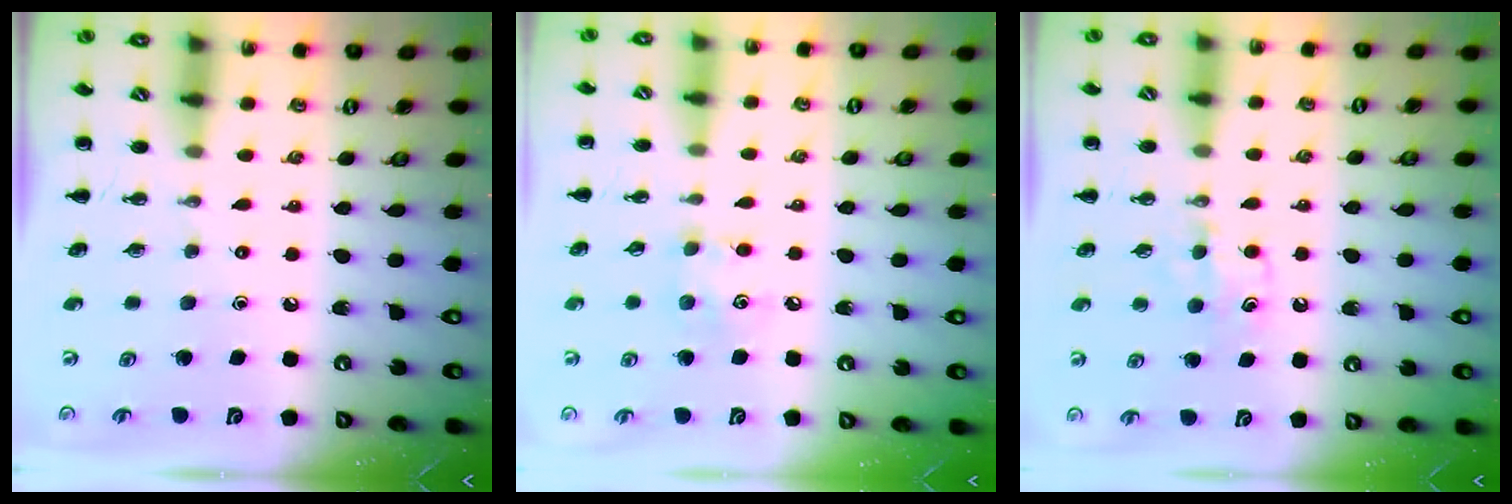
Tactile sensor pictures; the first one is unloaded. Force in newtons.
{"total": 6.9, "press": 6.8, "slide": 1.5}
{"total": 5.6, "press": 5.3, "slide": 1.7}